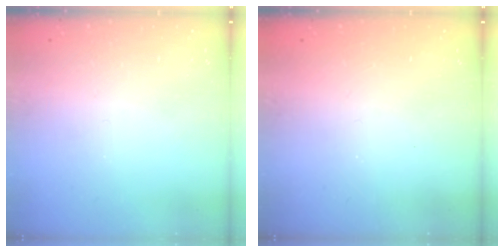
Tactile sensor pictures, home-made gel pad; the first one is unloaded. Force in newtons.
{"total": 1.1, "press": 1.0, "slide": 0.1}